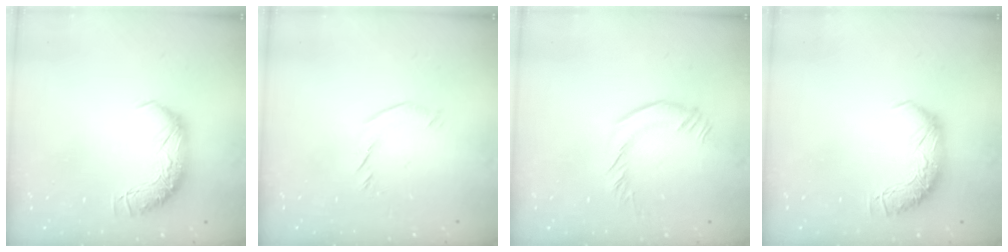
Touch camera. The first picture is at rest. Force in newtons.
{"total": 4.8, "press": 4.5, "slide": 1.5}
{"total": 1.8, "press": 1.6, "slide": 0.7}
{"total": 0.0}